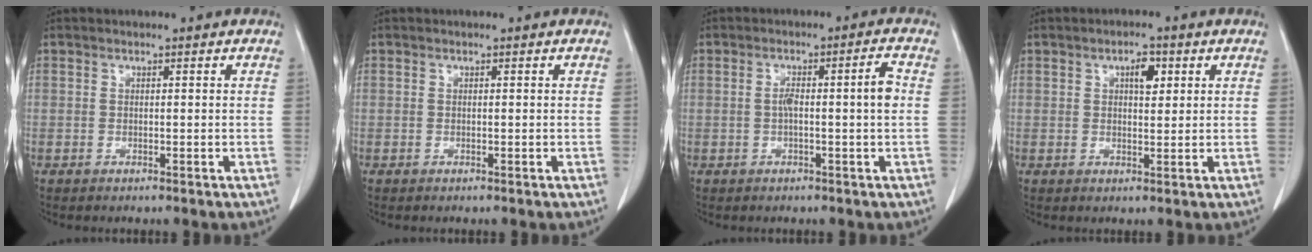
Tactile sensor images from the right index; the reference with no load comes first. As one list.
[{"total": 0.0}, {"total": 5.0, "force": [-0.1, 0.0, 5.0], "torque": [-0.089, 0.014, 0.001]}, {"total": 3.2, "force": [1.3, 1.3, 2.6], "torque": [-0.042, 0.002, 0.020]}]